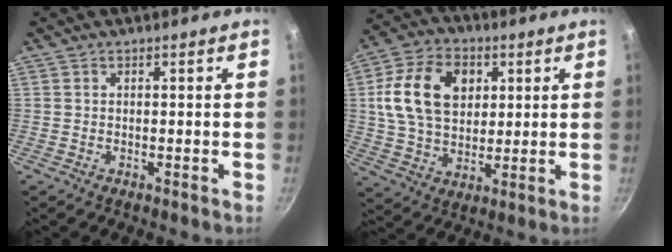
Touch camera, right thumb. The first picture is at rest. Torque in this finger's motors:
{"motor_torque": [-1.36, 1.80, 1.05, 0.06, 0.23]}